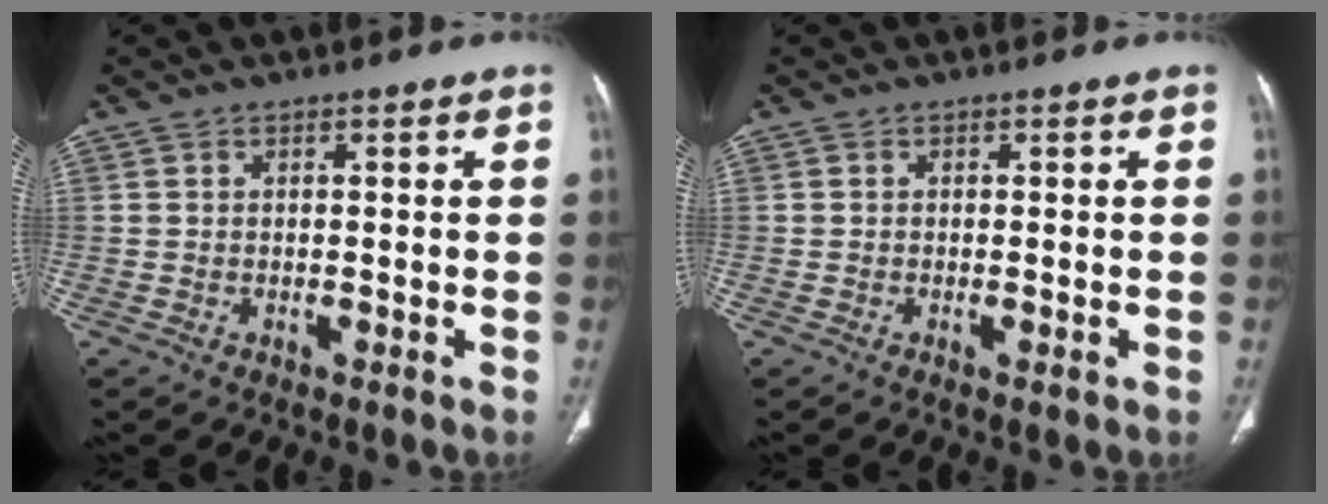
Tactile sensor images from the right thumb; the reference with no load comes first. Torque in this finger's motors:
{"motor_torque": [-0.17, -0.56, 0.19, 0.27, -0.03]}